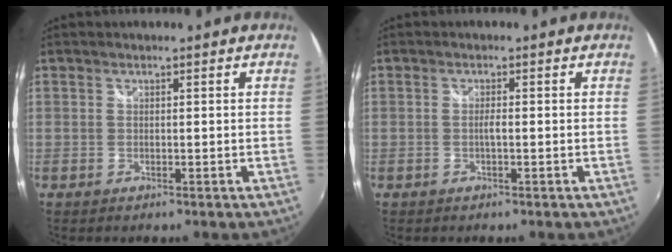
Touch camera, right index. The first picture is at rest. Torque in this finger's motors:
{"motor_torque": [0.18, 0.05, 0.24, 0.04]}